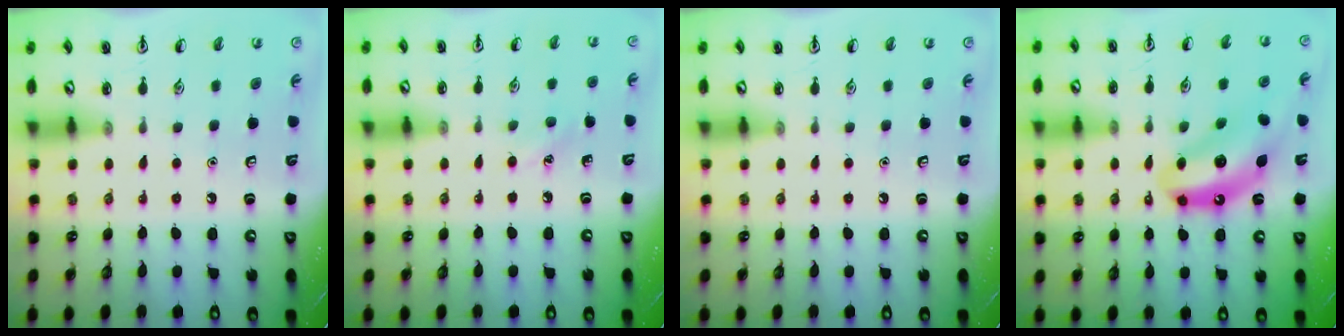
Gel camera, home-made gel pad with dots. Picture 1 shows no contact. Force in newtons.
{"total": 5.1, "press": 4.8, "slide": 1.5}
{"total": 0.0}
{"total": 11.5, "press": 10.9, "slide": 3.8}